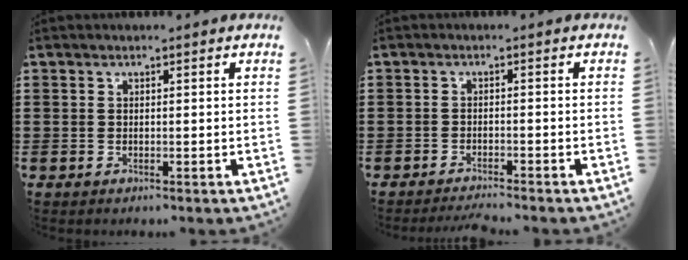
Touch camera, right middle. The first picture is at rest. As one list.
[{"total": 1.8, "force": [-1.8, -0.2, 0.3], "torque": [-0.007, 0.001, -0.036]}]